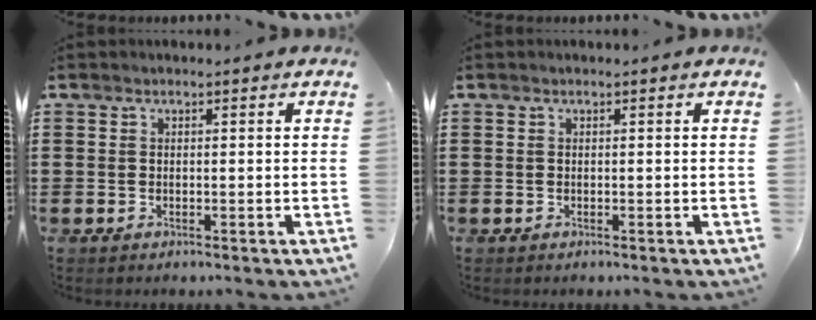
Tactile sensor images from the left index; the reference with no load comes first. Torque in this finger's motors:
{"motor_torque": [-0.02, 0.02, 0.00, -0.01]}